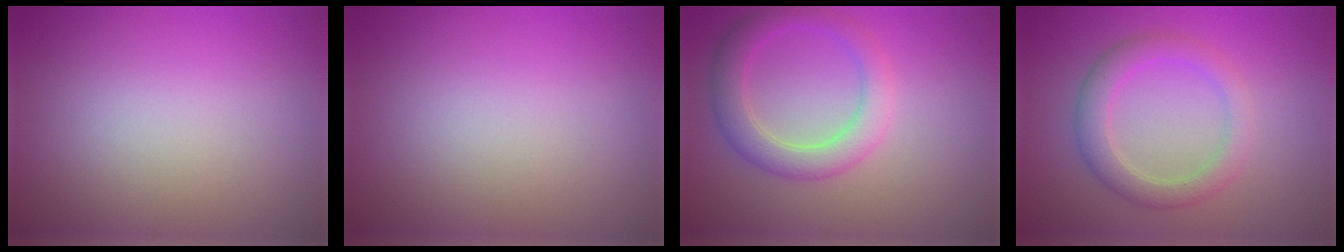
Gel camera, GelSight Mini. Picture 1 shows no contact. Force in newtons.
{"total": 0.0}
{"total": 3.8, "press": 3.7, "slide": 0.4}
{"total": 3.3, "press": 3.3, "slide": 0.1}